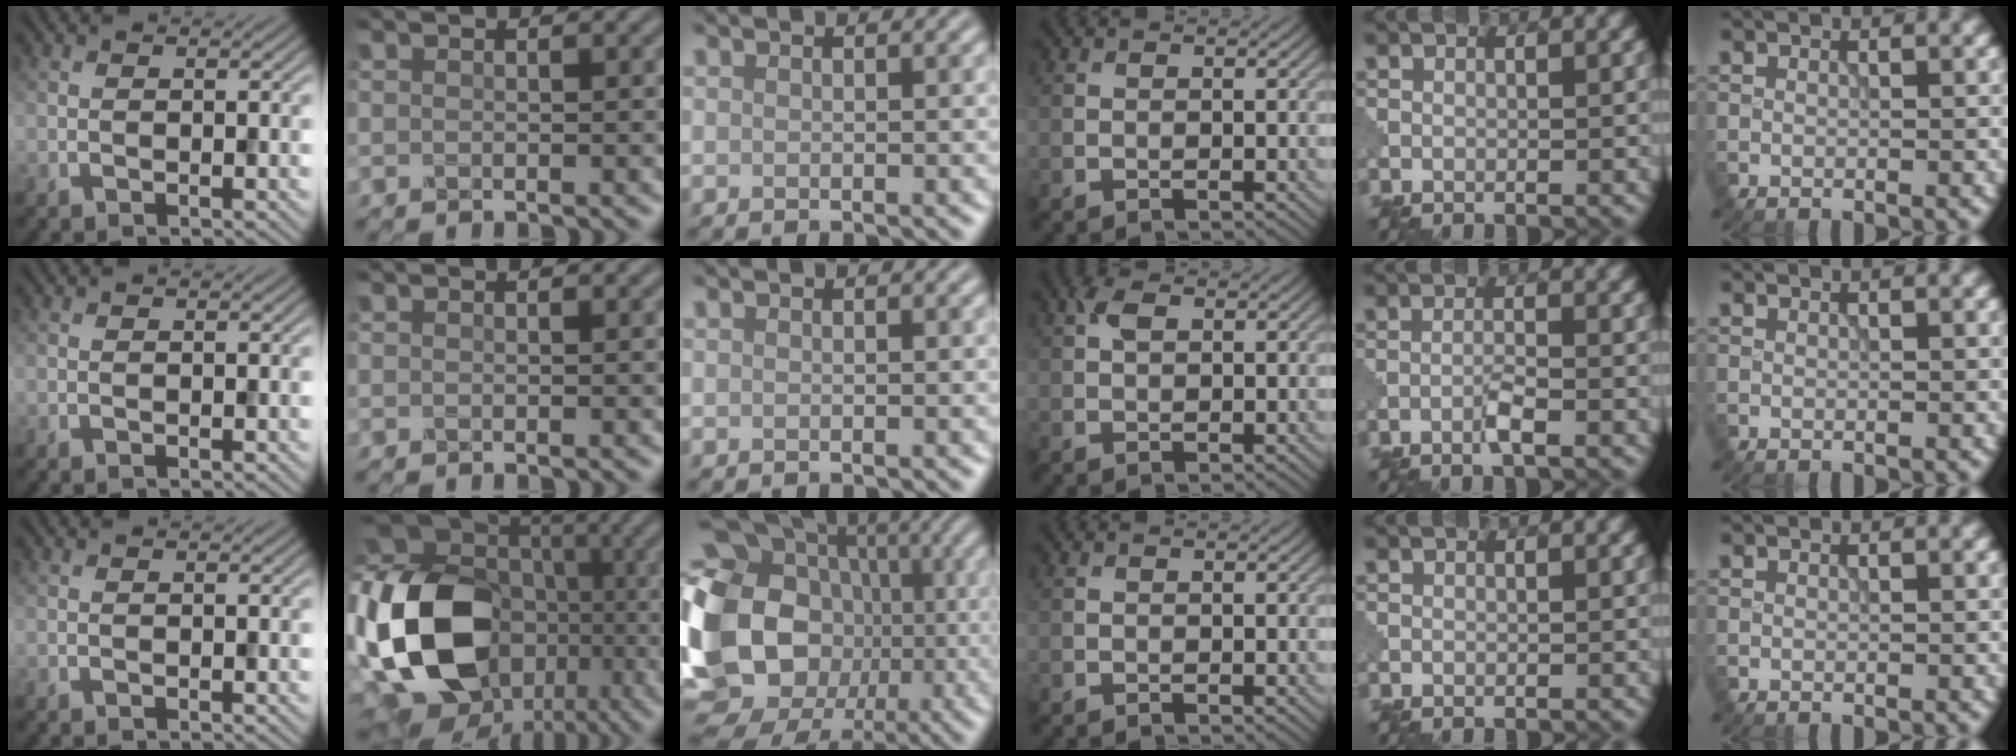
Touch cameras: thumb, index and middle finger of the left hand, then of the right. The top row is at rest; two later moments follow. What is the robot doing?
{"motion": "assemble", "object": "puzzle pieces"}